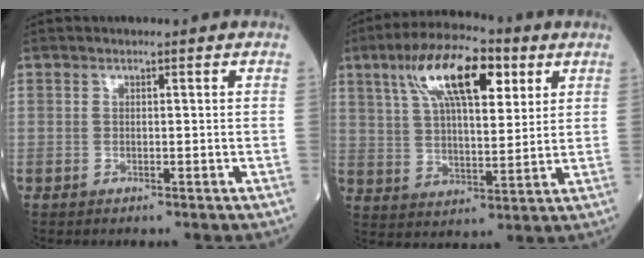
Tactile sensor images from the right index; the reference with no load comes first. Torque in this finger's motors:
{"motor_torque": [0.50, 0.35, 0.32, 0.18]}